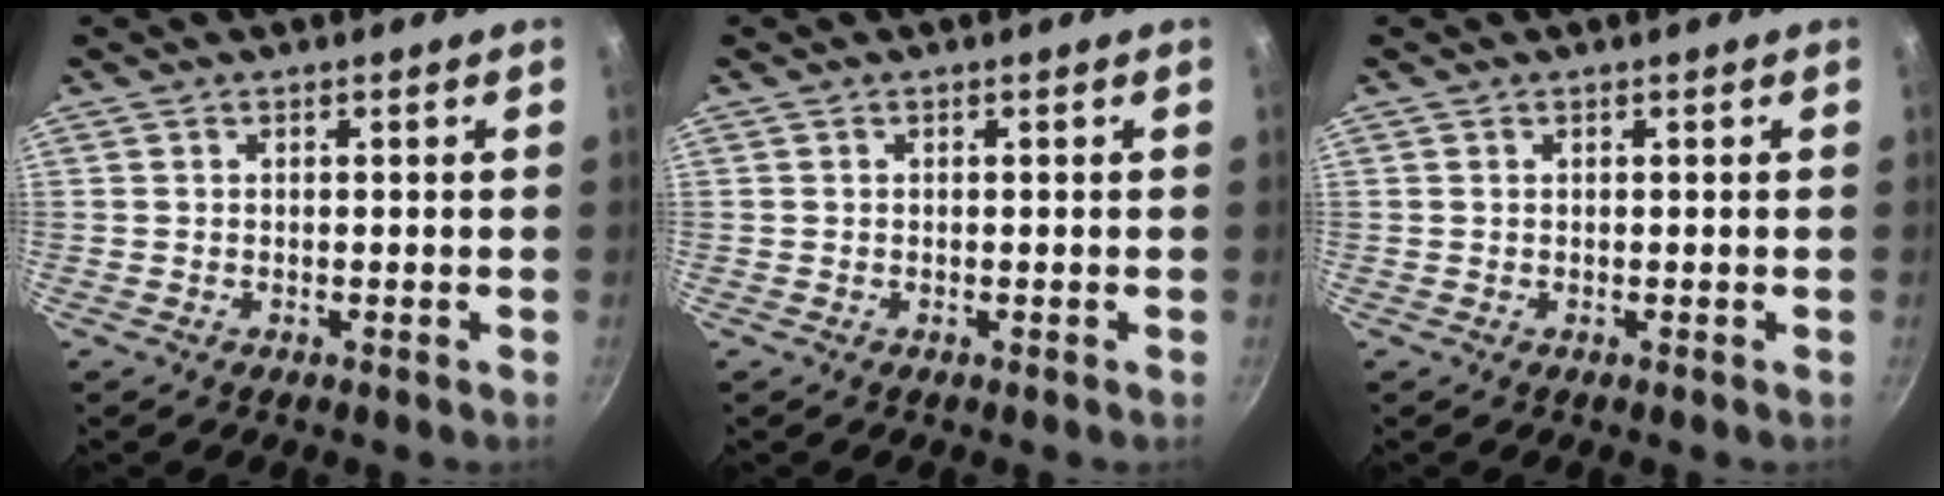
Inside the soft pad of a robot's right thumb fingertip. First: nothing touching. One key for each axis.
{"total": 0.0}
{"total": 0.0}